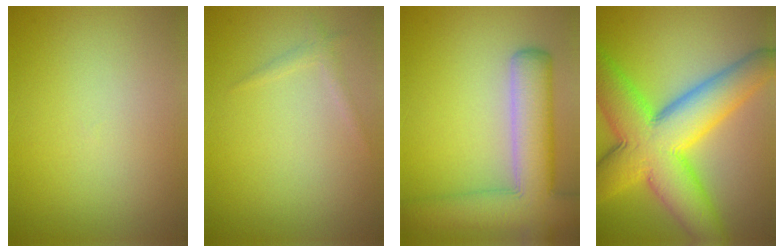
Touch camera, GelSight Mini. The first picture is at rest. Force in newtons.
{"total": 0.9, "press": 0.9, "slide": 0.0}
{"total": 8.8, "press": 8.8, "slide": 0.6}
{"total": 12.6, "press": 12.6, "slide": 0.2}